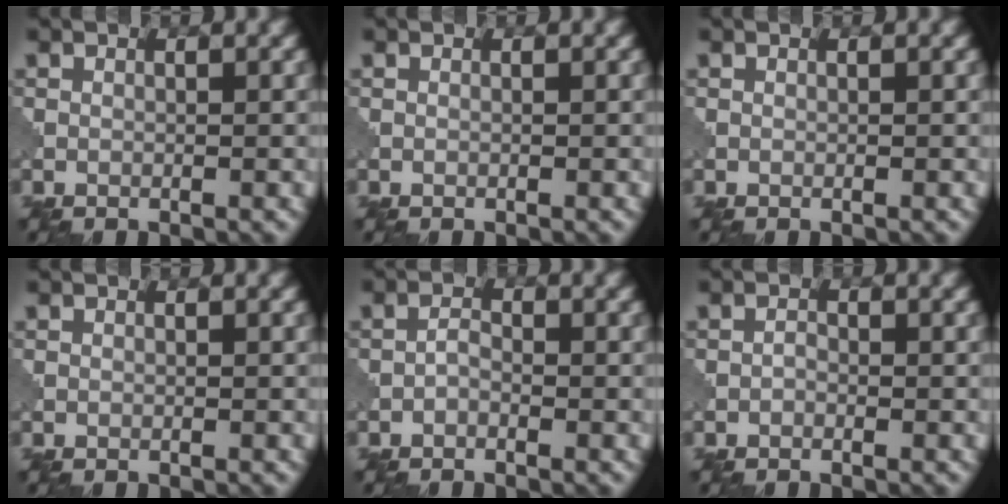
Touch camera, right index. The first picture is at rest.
{"total": 0.0}
{"total": 0.0}
{"total": 0.0}
{"total": 1.0, "force": [-0.6, 0.5, 0.6], "torque": [-0.013, 0.004, -0.016]}
{"total": 0.6, "force": [-0.3, 0.4, 0.4], "torque": [-0.006, 0.002, -0.009]}